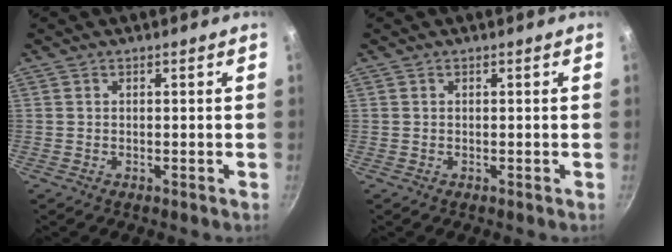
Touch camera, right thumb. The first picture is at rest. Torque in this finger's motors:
{"motor_torque": [0.00, 0.00, 0.12, -0.02, 0.01]}